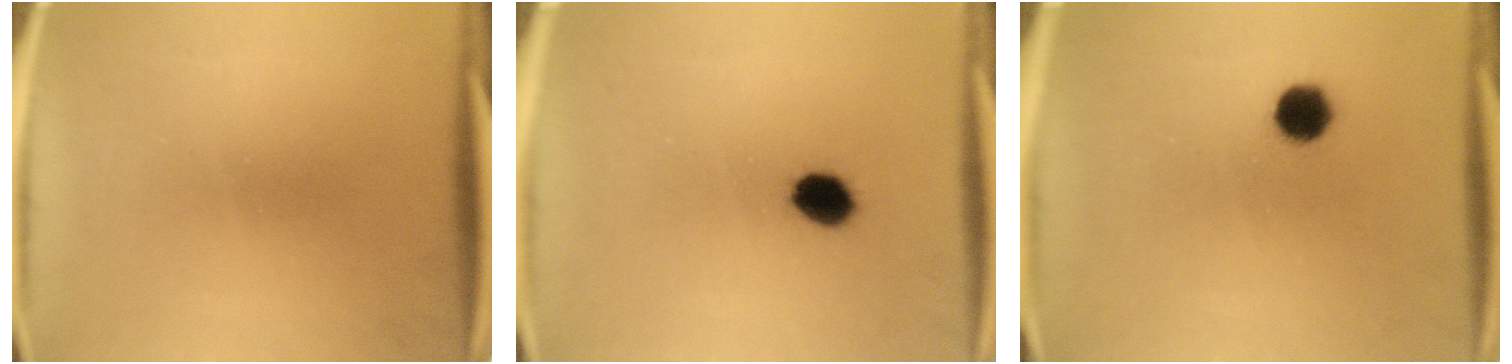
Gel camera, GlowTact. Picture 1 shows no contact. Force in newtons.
{"total": 3.8}
{"total": 5.5}